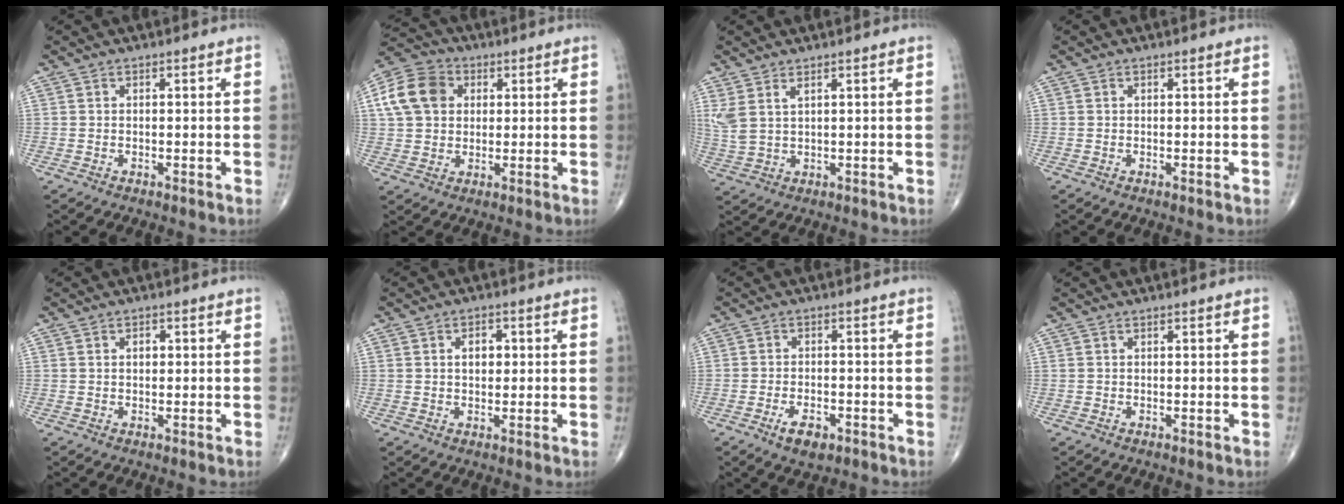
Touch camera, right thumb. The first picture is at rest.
{"total": 11.3, "force": [2.7, 8.9, 6.4], "torque": [-0.108, 0.010, 0.041]}
{"total": 4.7, "force": [2.3, 1.9, 3.6], "torque": [-0.095, -0.005, 0.059]}
{"total": 0.0}
{"total": 1.7, "force": [0.3, 1.2, 1.2], "torque": [-0.014, 0.002, 0.005]}
{"total": 3.5, "force": [0.7, 2.4, 2.5], "torque": [-0.027, 0.003, 0.009]}
{"total": 4.6, "force": [-2.5, 2.2, 3.2], "torque": [-0.053, 0.006, -0.039]}
{"total": 0.0}